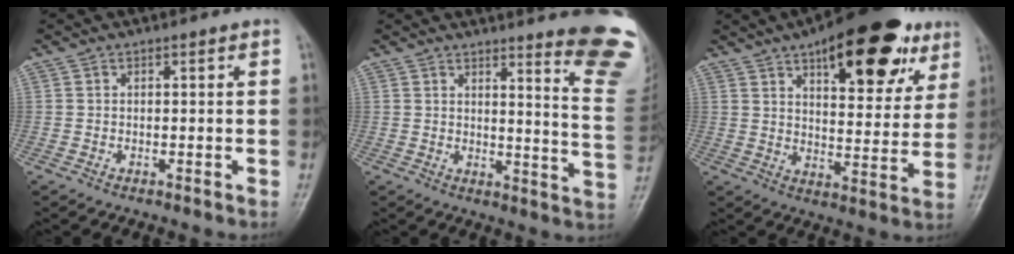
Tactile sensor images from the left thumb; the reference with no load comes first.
{"total": 15.0, "force": [12.0, 0.8, 8.9], "torque": [-0.086, -0.127, 0.129]}
{"total": 22.5, "force": [12.3, 9.3, 16.4], "torque": [-0.187, -0.028, 0.177]}